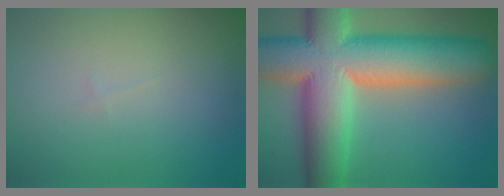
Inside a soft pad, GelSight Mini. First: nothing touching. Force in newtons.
{"total": 15.7, "press": 15.7, "slide": 1.1}